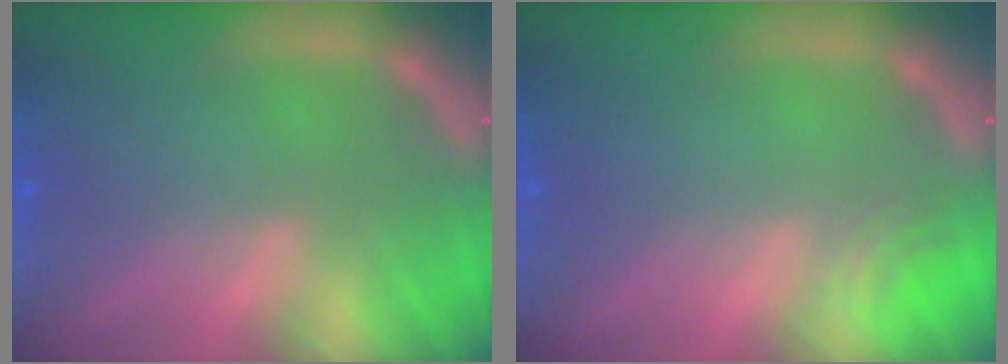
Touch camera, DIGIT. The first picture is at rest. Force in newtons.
{"total": 1.5}